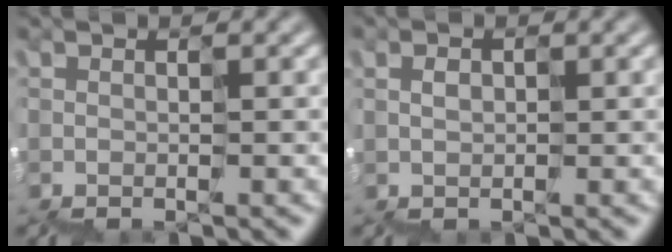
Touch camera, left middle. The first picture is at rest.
{"total": 0.5, "force": [0.2, -0.1, -0.5], "torque": [-0.005, 0.010, 0.003]}